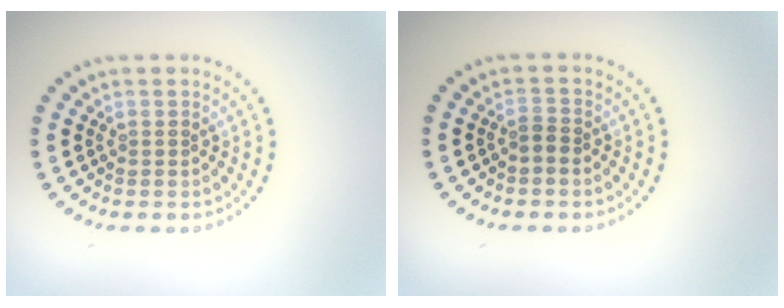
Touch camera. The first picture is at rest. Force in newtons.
{"total": 1.1, "press": 0.9, "slide": 0.7}